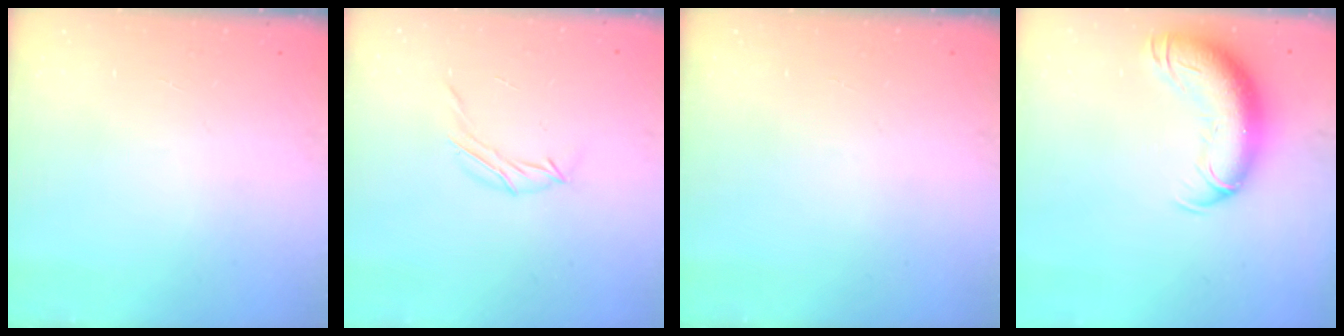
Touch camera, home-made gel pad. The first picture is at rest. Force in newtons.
{"total": 5.5, "press": 5.4, "slide": 1.2}
{"total": 0.0}
{"total": 15.2, "press": 14.8, "slide": 3.6}